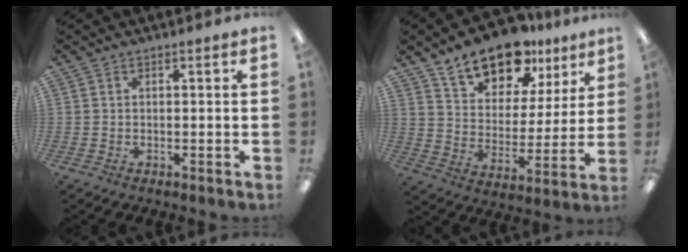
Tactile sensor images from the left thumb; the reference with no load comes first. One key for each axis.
{"total": 15.3, "fx": 12.1, "fy": 7.3, "fz": 5.9, "tx": -0.100, "ty": -0.075, "tz": 0.219}